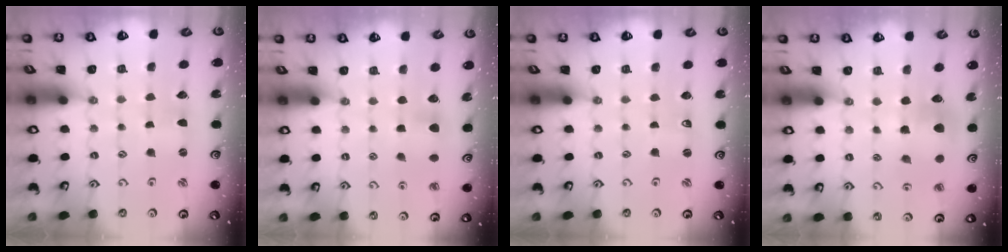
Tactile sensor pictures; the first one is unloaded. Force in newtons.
{"total": 5.7, "press": 5.7, "slide": 0.6}
{"total": 0.8, "press": 0.7, "slide": 0.2}
{"total": 7.1, "press": 7.0, "slide": 0.6}